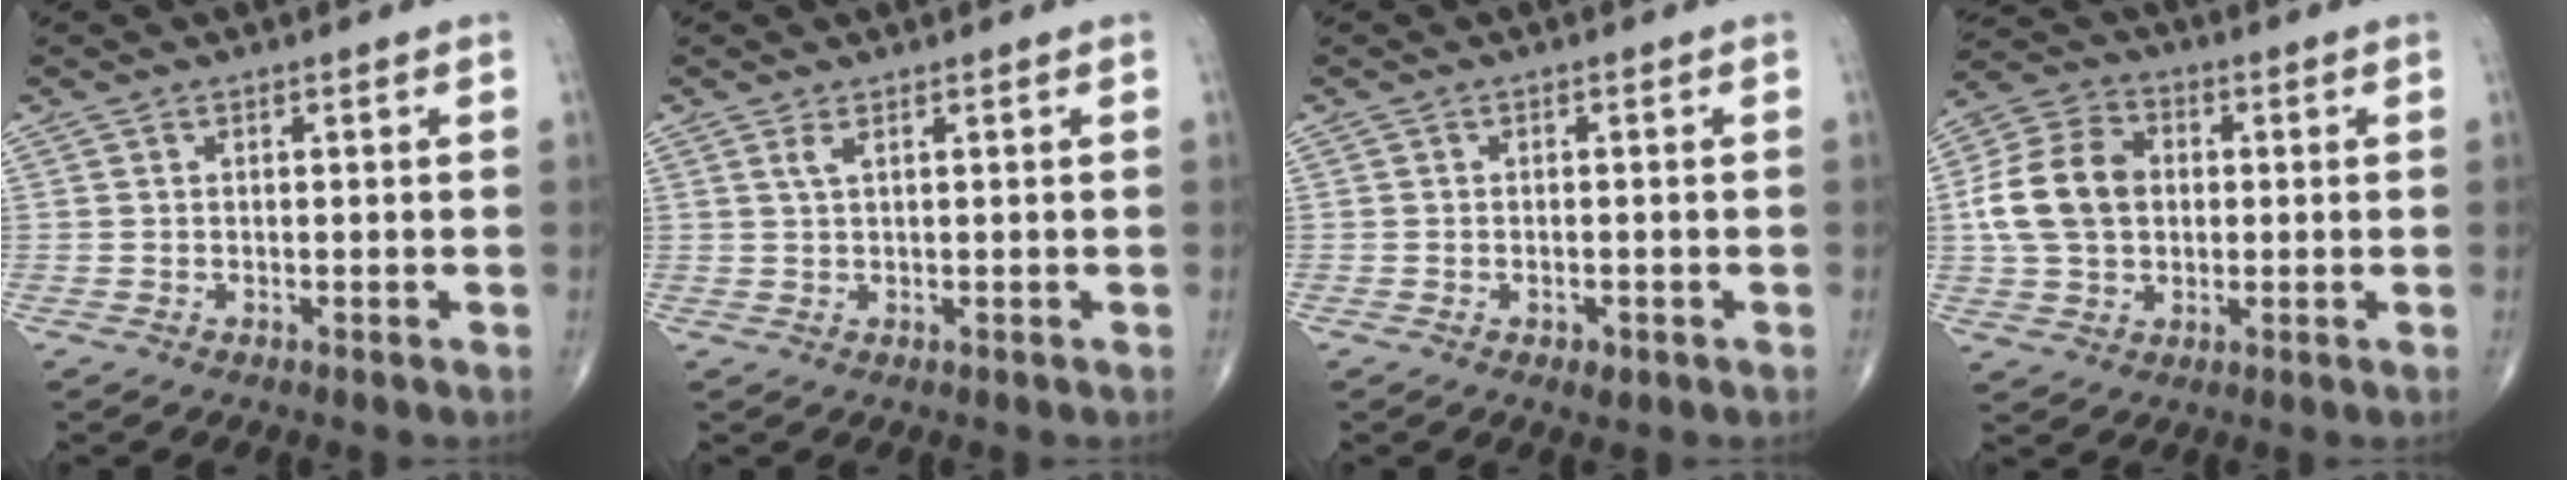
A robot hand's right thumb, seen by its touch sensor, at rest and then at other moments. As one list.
[{"total": 1.3, "force": [0.7, 0.2, 1.1], "torque": [-0.029, 0.002, 0.017]}, {"total": 2.0, "force": [-0.9, 1.1, 1.4], "torque": [-0.019, 0.004, -0.009]}, {"total": 13.2, "force": [0.7, 9.9, 8.7], "torque": [-0.150, 0.021, 0.009]}]